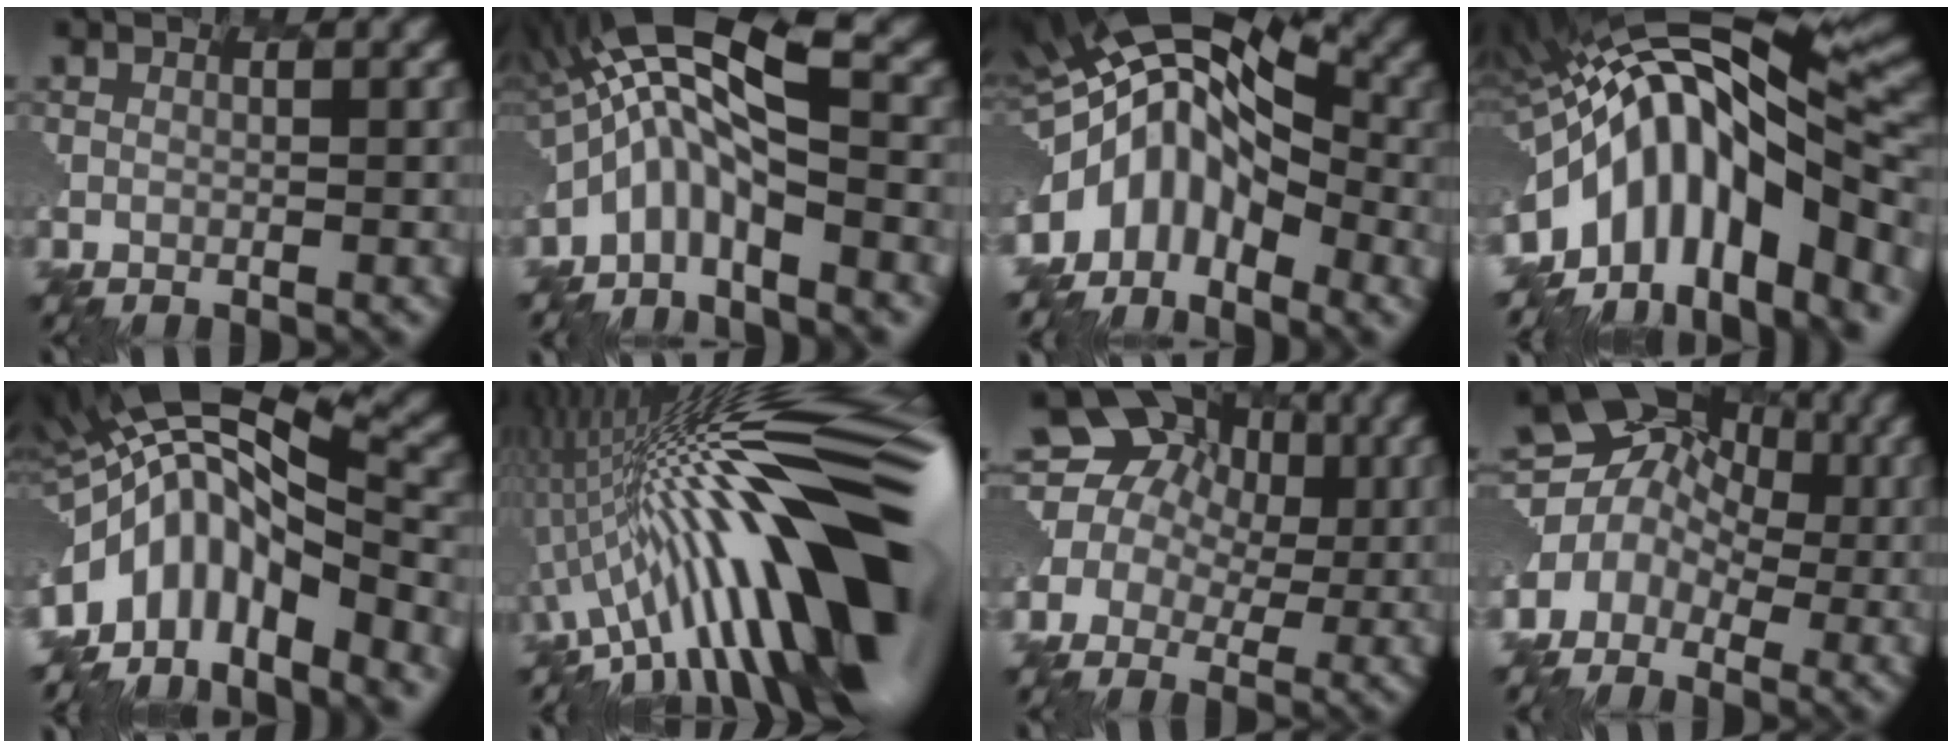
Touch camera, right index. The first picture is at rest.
{"total": 9.1, "force": [-1.5, 2.6, 8.6], "torque": [-0.182, 0.022, -0.040]}
{"total": 7.1, "force": [-2.5, 4.0, 5.4], "torque": [-0.106, 0.011, -0.072]}
{"total": 13.2, "force": [-4.0, 5.7, 11.2], "torque": [-0.184, 0.030, -0.086]}
{"total": 10.0, "force": [-3.5, 4.1, 8.4], "torque": [-0.174, 0.012, -0.061]}
{"total": 16.1, "force": [-2.1, 4.3, 15.3], "torque": [-0.219, 0.041, -0.062]}
{"total": 12.0, "force": [3.7, 10.5, 4.6], "torque": [-0.133, 0.043, 0.019]}
{"total": 7.7, "force": [0.3, 7.1, 2.9], "torque": [-0.070, 0.038, -0.031]}